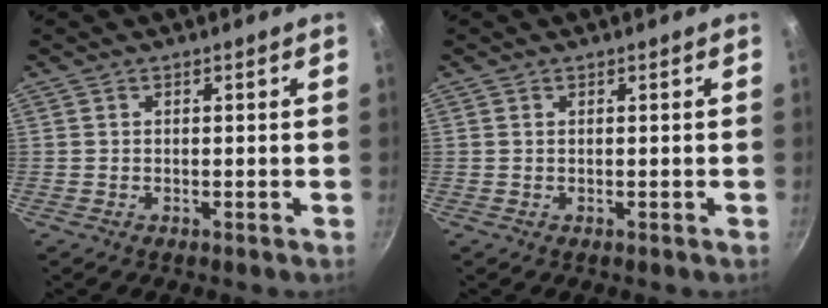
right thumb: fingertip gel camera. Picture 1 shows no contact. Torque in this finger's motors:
{"motor_torque": [0.20, 0.03, 0.06, -0.31, 0.04]}